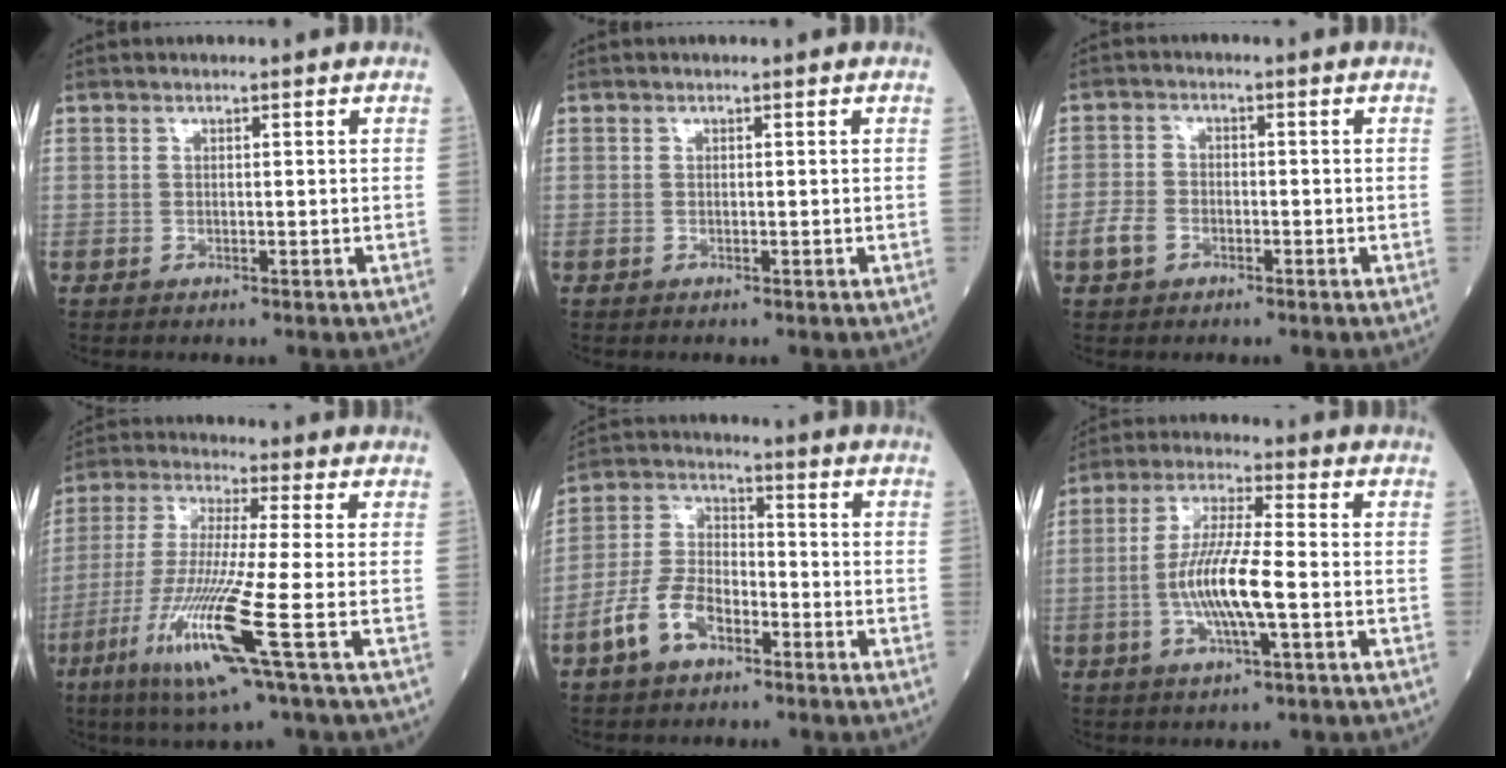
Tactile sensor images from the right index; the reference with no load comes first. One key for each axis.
{"total": 0.0}
{"total": 3.6, "fx": -1.7, "fy": 2.5, "fz": 1.9, "tx": -0.045, "ty": 0.005, "tz": -0.031}
{"total": 13.7, "fx": -5.3, "fy": -1.1, "fz": 12.6, "tx": -0.266, "ty": -0.032, "tz": -0.107}
{"total": 8.4, "fx": -4.5, "fy": 4.2, "fz": 5.7, "tx": -0.132, "ty": 0.013, "tz": -0.091}
{"total": 10.0, "fx": -2.1, "fy": 0.9, "fz": 9.7, "tx": -0.192, "ty": -0.002, "tz": -0.044}